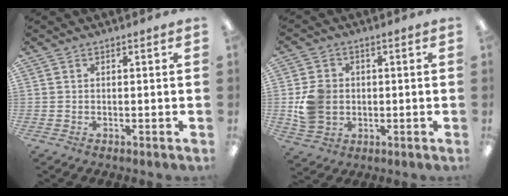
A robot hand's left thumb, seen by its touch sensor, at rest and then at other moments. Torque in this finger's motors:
{"motor_torque": [1.17, 1.20, 0.42, -0.51, 0.19]}